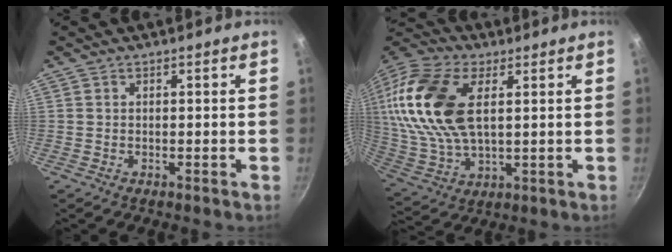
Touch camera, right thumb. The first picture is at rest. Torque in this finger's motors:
{"motor_torque": [1.89, 2.47, 1.99, -0.07, 0.29]}